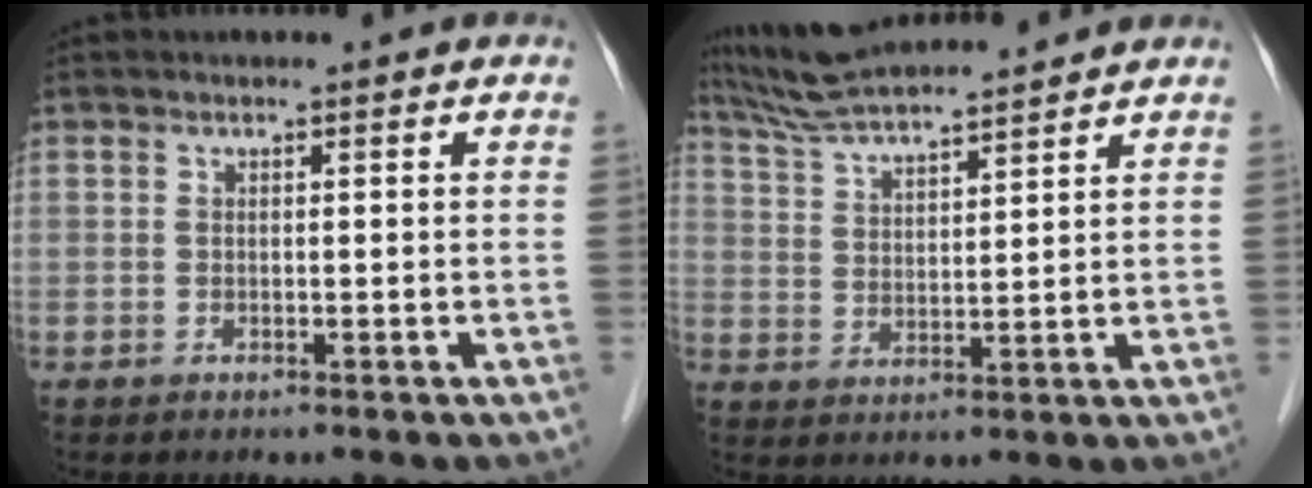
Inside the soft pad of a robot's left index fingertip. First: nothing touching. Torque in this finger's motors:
{"motor_torque": [-0.18, -0.58, 0.10, 0.01]}